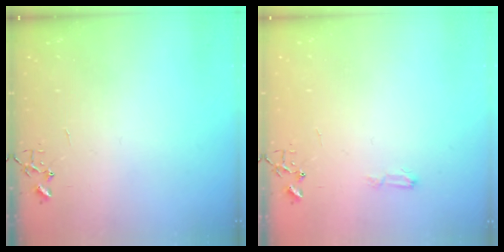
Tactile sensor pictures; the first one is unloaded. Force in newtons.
{"total": 6.0, "press": 6.0, "slide": 0.7}